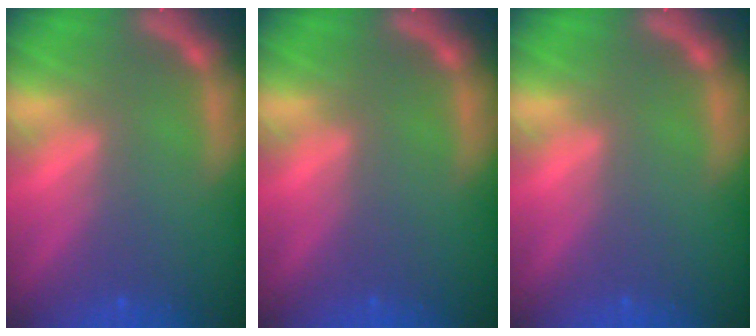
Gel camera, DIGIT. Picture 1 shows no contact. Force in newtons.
{"total": 0.0}
{"total": 0.0}